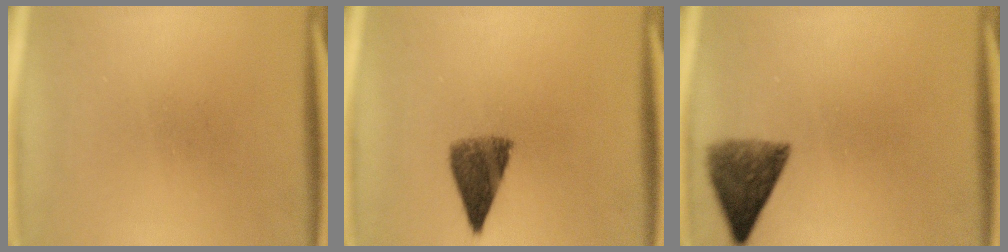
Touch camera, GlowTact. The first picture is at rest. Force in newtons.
{"total": 6.7}
{"total": 6.9}